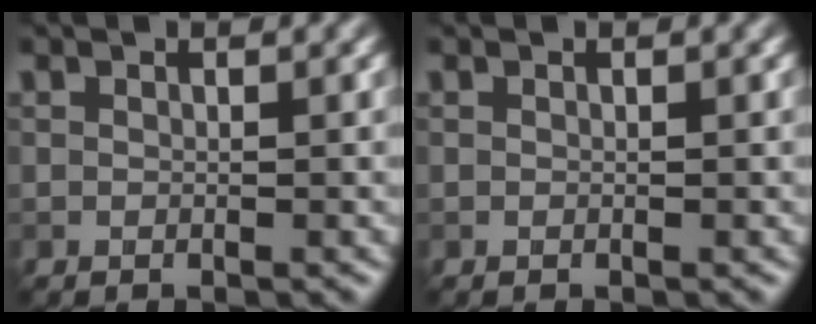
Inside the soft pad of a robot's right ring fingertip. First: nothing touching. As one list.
[{"total": 0.0}]